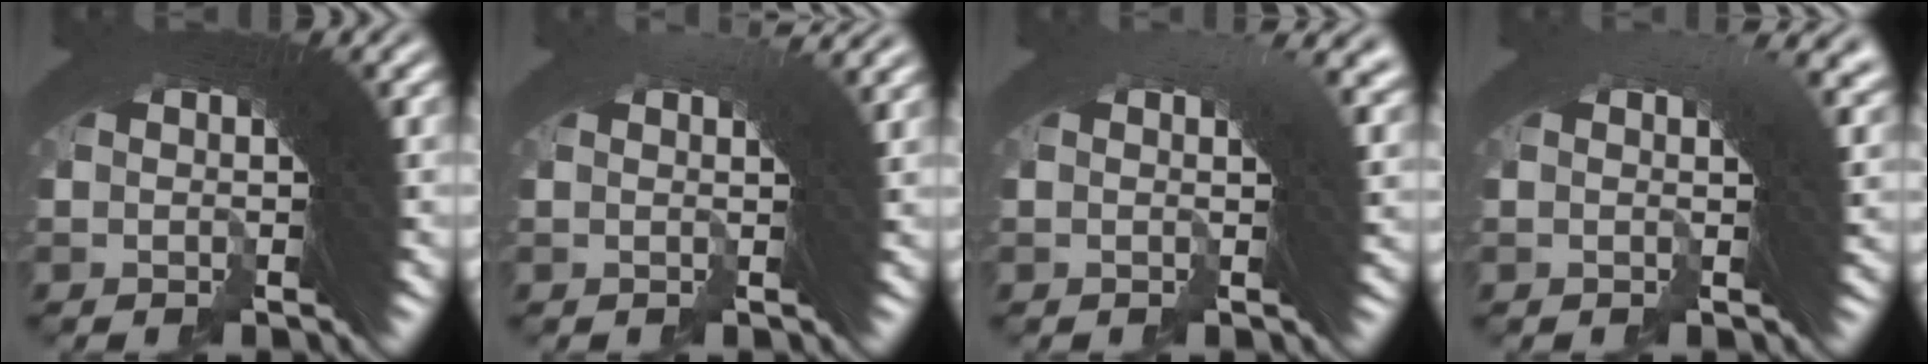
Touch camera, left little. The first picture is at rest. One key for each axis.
{"total": 3.1, "fx": 2.0, "fy": 0.1, "fz": 2.3, "tx": -0.013, "ty": 0.020, "tz": 0.018}
{"total": 4.1, "fx": 1.5, "fy": 1.8, "fz": 3.3, "tx": -0.006, "ty": 0.032, "tz": -0.005}
{"total": 4.7, "fx": 1.7, "fy": 2.0, "fz": 3.9, "tx": -0.011, "ty": 0.034, "tz": -0.001}